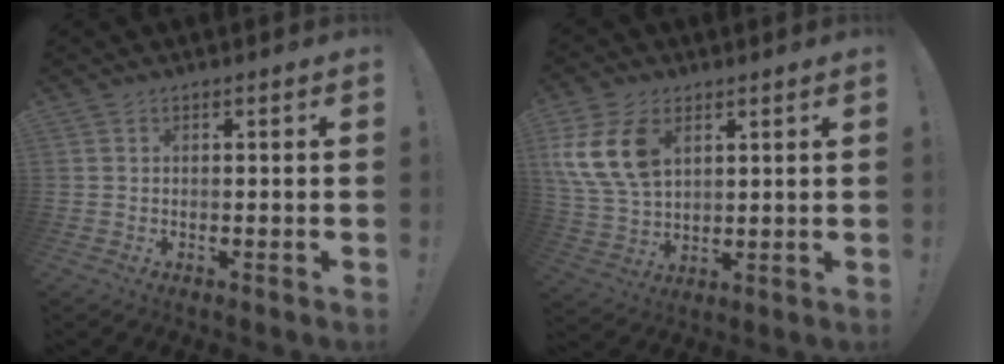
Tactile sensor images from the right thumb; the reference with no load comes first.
{"total": 14.8, "force": [5.7, 9.6, 9.6], "torque": [-0.199, -0.019, 0.108]}